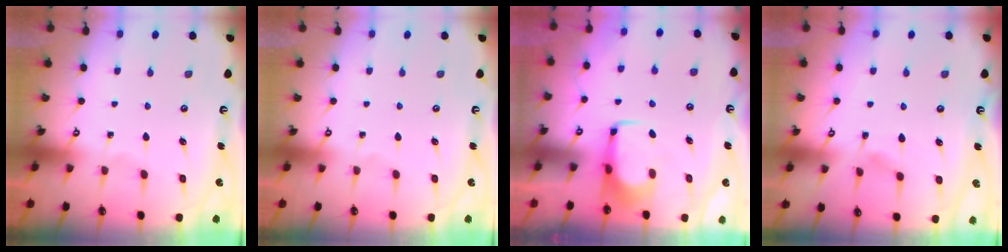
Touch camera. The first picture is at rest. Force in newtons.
{"total": 0.0}
{"total": 1.7, "press": 1.6, "slide": 0.5}
{"total": 4.2, "press": 4.2, "slide": 0.4}